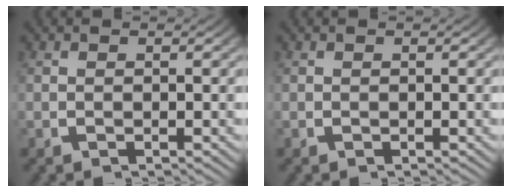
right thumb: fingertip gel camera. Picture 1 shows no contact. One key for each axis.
{"total": 0.0}